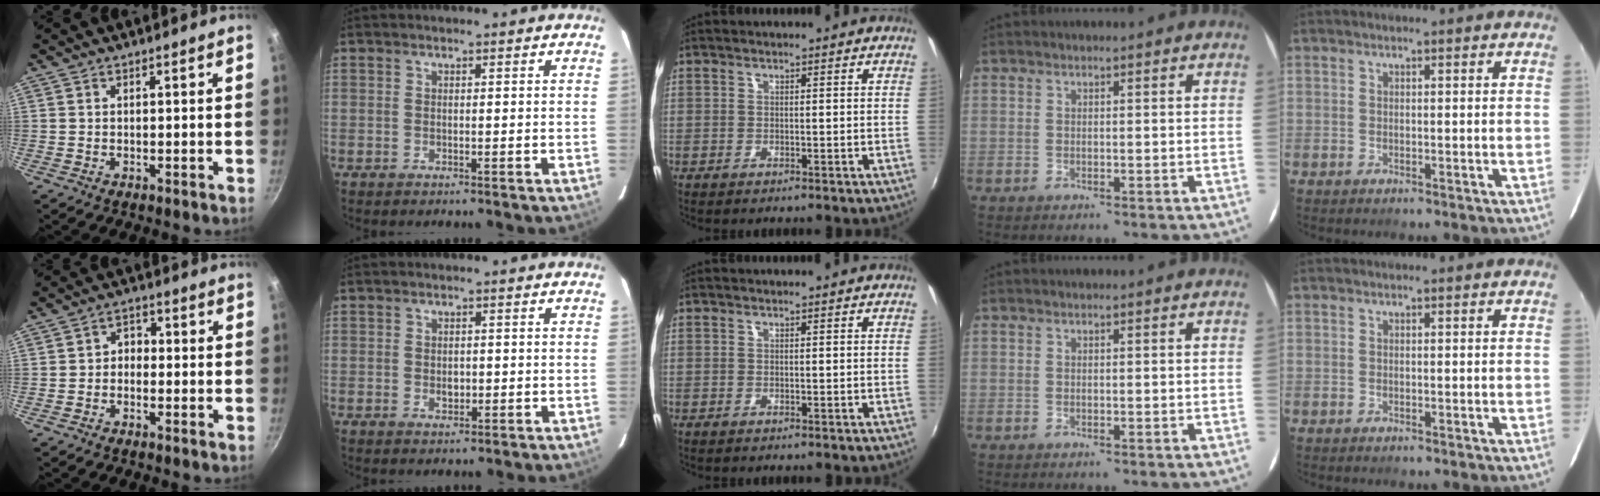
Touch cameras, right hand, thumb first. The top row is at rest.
{"thumb": {"total": 2.9, "force": [-0.9, 2.3, 1.5], "torque": [-0.010, 0.016, -0.024]}, "index": {"total": 2.2, "force": [-0.3, 1.7, 1.3], "torque": [-0.020, 0.000, -0.003]}}